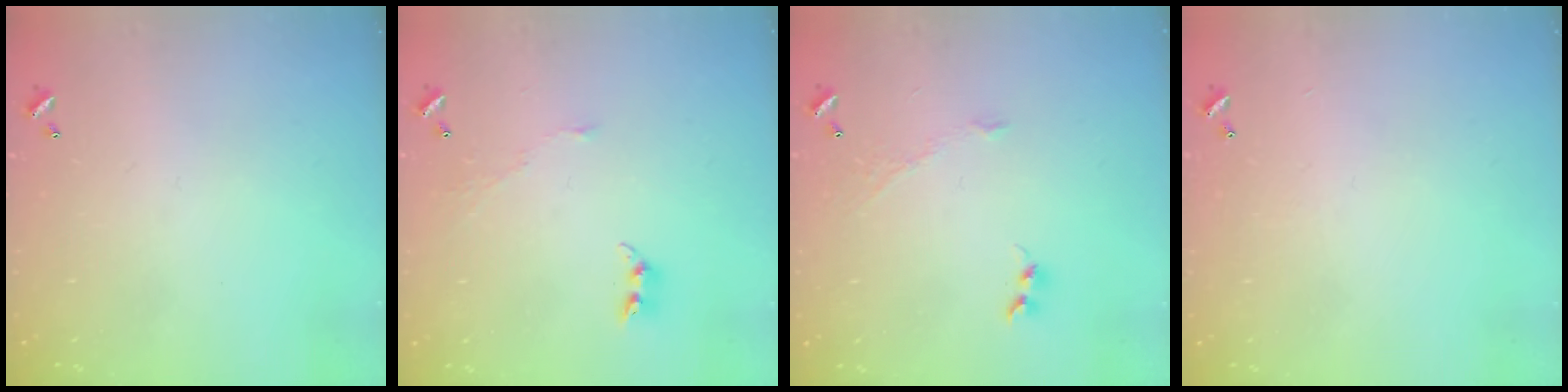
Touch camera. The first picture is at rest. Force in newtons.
{"total": 4.1, "press": 4.0, "slide": 0.5}
{"total": 2.9, "press": 2.8, "slide": 0.5}
{"total": 1.9, "press": 1.9, "slide": 0.5}